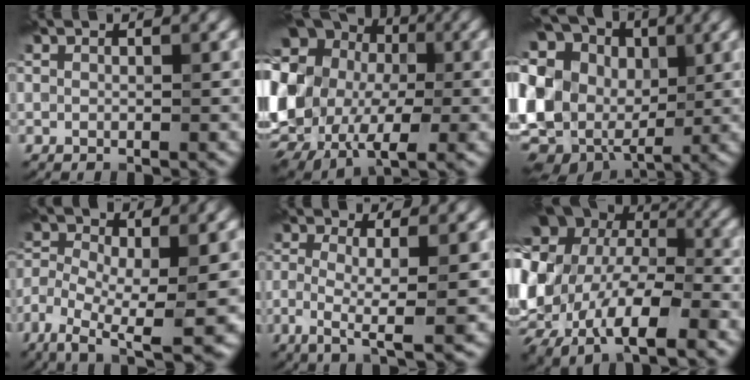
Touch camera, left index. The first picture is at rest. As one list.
[{"total": 16.4, "force": [2.0, 13.7, 8.8], "torque": [-0.216, 0.010, 0.030]}, {"total": 21.7, "force": [4.4, 17.5, 12.1], "torque": [-0.267, 0.030, 0.036]}, {"total": 10.3, "force": [-4.6, 3.8, 8.5], "torque": [-0.155, -0.014, -0.082]}, {"total": 5.1, "force": [-1.0, 0.9, 4.9], "torque": [-0.092, -0.001, -0.018]}, {"total": 16.1, "force": [0.6, 11.1, 11.7], "torque": [-0.233, -0.020, 0.044]}]